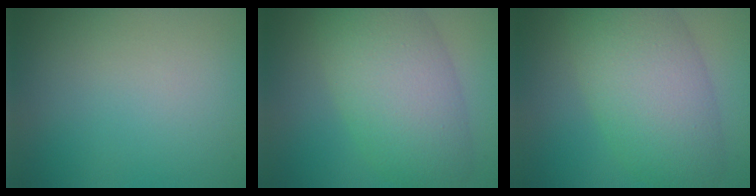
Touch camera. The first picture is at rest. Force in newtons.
{"total": 8.8, "press": 8.8, "slide": 0.4}
{"total": 8.8, "press": 8.8, "slide": 0.4}